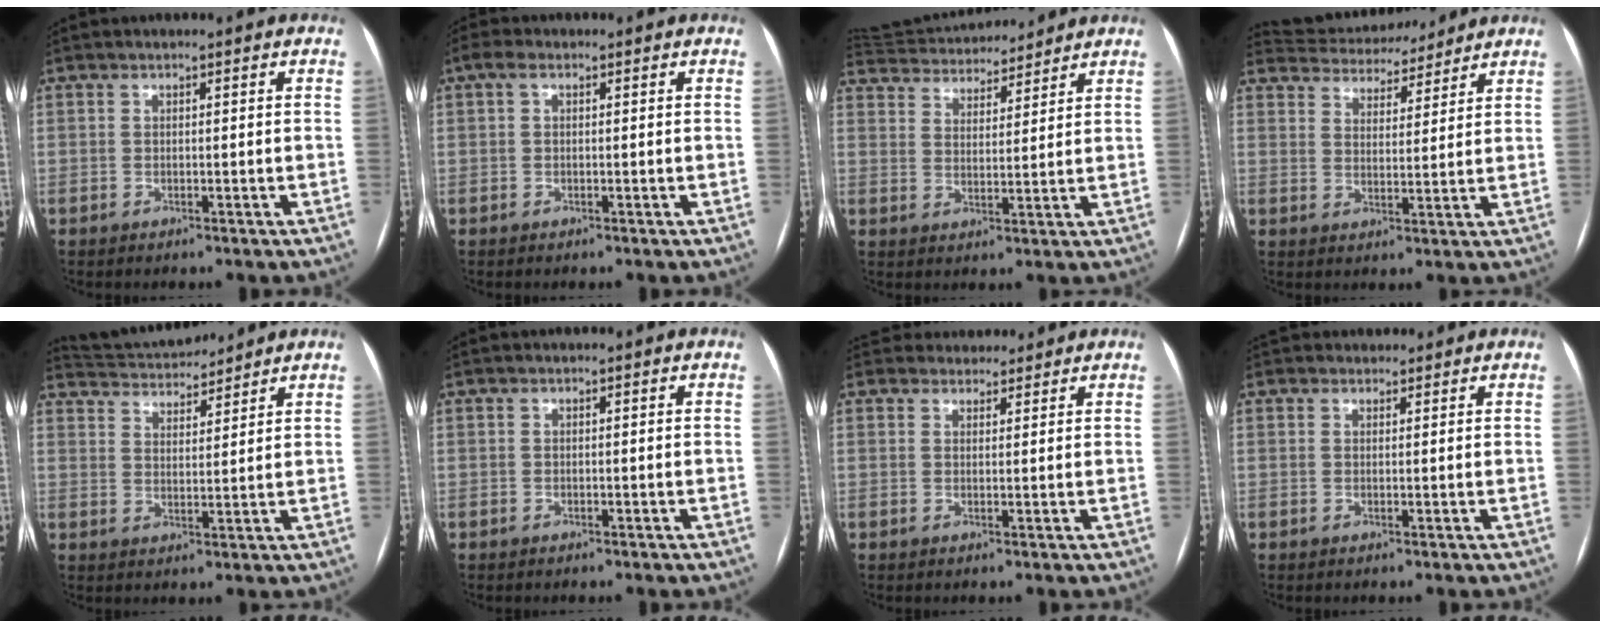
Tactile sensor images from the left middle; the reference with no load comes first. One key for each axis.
{"total": 1.5, "fx": 0.6, "fy": 0.8, "fz": 1.0, "tx": -0.028, "ty": 0.019, "tz": 0.012}
{"total": 15.2, "fx": 14.3, "fy": 3.4, "fz": 3.8, "tx": -0.080, "ty": 0.032, "tz": 0.226}
{"total": 12.3, "fx": 11.6, "fy": 3.0, "fz": 2.7, "tx": -0.040, "ty": 0.020, "tz": 0.173}
{"total": 9.6, "fx": 9.4, "fy": 1.0, "fz": 1.7, "tx": -0.042, "ty": 0.021, "tz": 0.156}
{"total": 0.0}
{"total": 5.0, "fx": 4.6, "fy": 1.8, "fz": 0.0, "tx": 0.008, "ty": 0.019, "tz": 0.062}
{"total": 2.5, "fx": 2.3, "fy": 1.0, "fz": -0.1, "tx": 0.007, "ty": 0.022, "tz": 0.032}